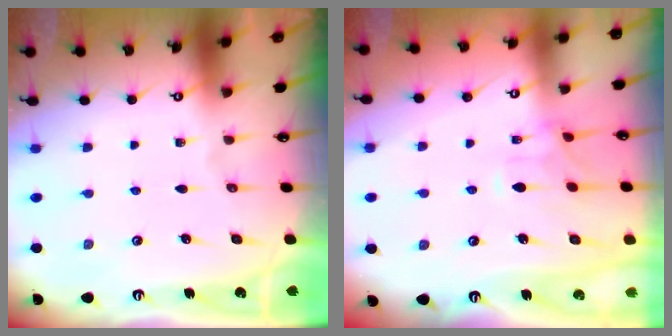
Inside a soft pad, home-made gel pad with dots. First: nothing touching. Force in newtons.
{"total": 1.6, "press": 1.3, "slide": 0.9}